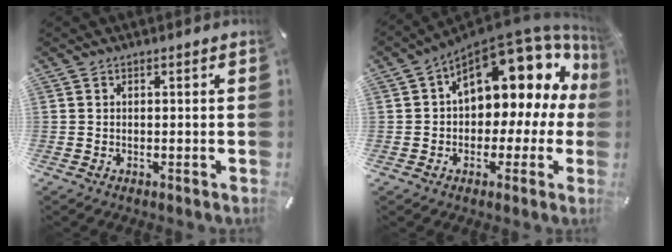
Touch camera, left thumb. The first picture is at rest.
{"total": 14.7, "force": [6.9, 8.9, 9.5], "torque": [-0.118, -0.065, 0.112]}